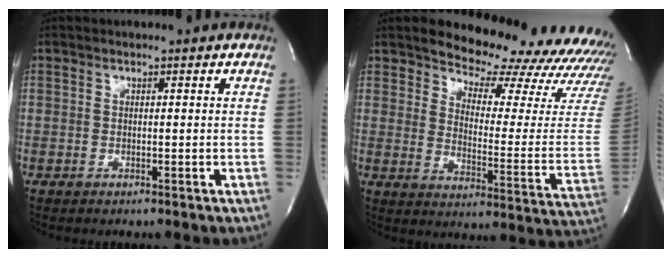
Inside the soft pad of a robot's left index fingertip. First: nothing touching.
{"total": 23.4, "force": [21.9, 5.1, 6.4], "torque": [-0.087, -0.125, 0.249]}